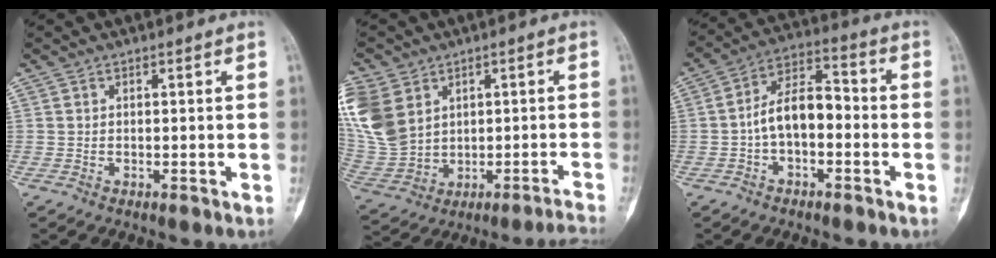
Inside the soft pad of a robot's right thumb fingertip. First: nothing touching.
{"total": 15.2, "force": [2.1, 11.7, 9.5], "torque": [-0.224, 0.050, 0.072]}
{"total": 9.9, "force": [-1.8, 5.7, 7.9], "torque": [-0.123, 0.044, -0.044]}